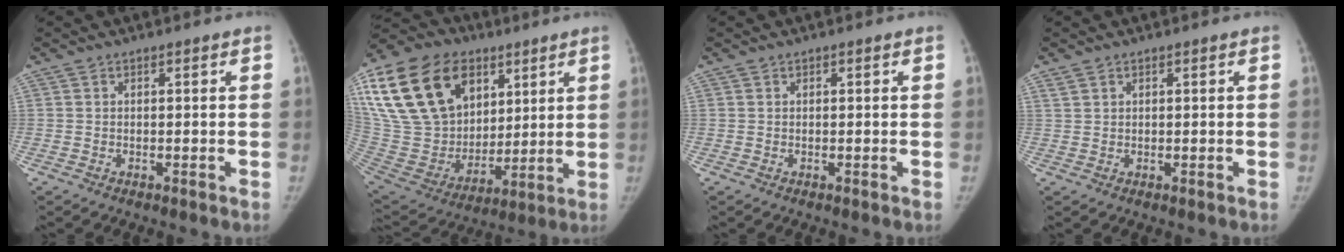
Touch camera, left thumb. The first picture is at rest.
{"total": 32.6, "force": [14.2, 22.2, 19.2], "torque": [-0.408, 0.019, 0.277]}
{"total": 0.0}
{"total": 1.2, "force": [0.9, 0.7, 0.5], "torque": [-0.009, 0.002, 0.019]}